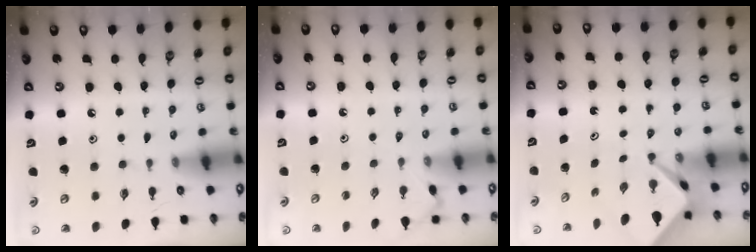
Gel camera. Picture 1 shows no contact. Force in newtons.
{"total": 4.1, "press": 4.1, "slide": 0.7}
{"total": 2.5, "press": 2.5, "slide": 0.2}